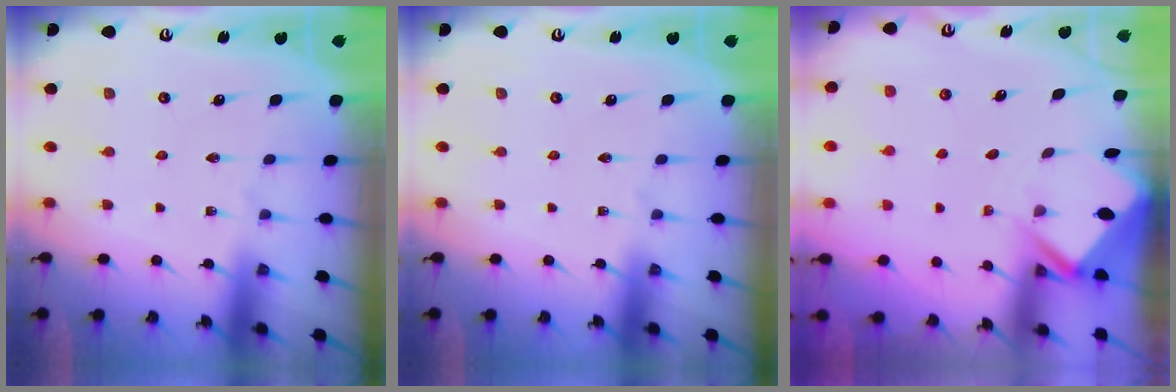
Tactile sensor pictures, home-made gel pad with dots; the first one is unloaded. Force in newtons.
{"total": 0.0}
{"total": 2.4, "press": 2.4, "slide": 0.1}